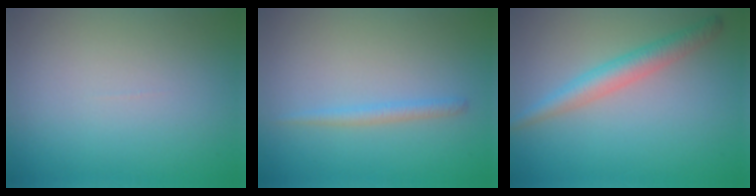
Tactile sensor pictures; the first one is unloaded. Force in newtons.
{"total": 1.3, "press": 1.3, "slide": 0.0}
{"total": 3.0, "press": 3.0, "slide": 0.0}